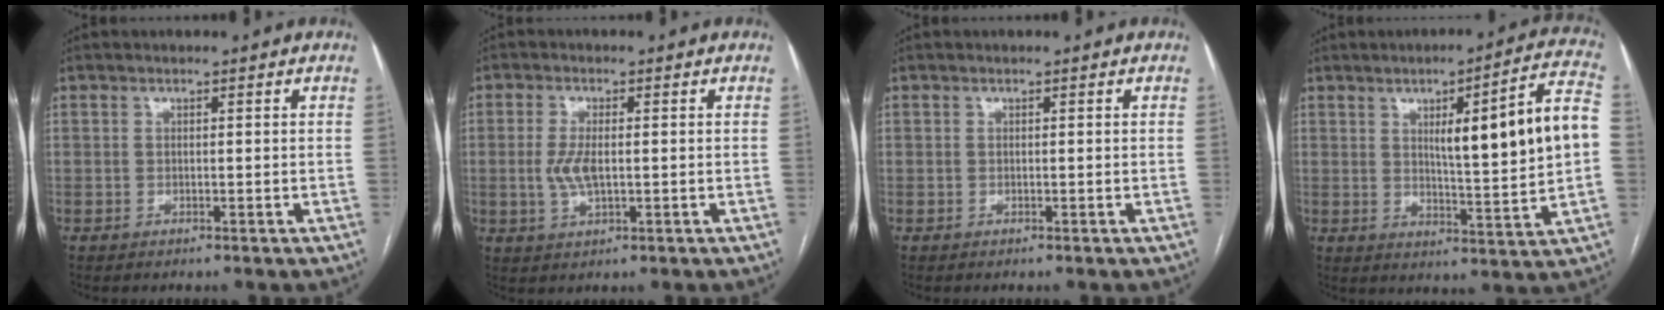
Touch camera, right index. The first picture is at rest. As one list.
[{"total": 4.4, "force": [-0.2, 1.5, 4.1], "torque": [-0.093, -0.003, -0.001]}, {"total": 0.0}, {"total": 15.6, "force": [2.1, 0.8, 15.5], "torque": [-0.217, 0.016, 0.034]}]